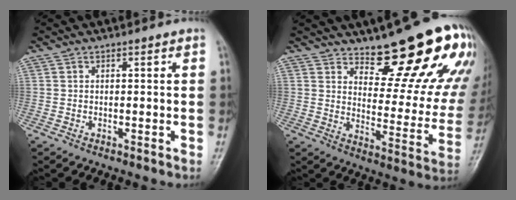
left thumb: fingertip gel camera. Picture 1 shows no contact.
{"total": 20.6, "force": [14.8, 6.6, 12.8], "torque": [-0.122, -0.110, 0.198]}